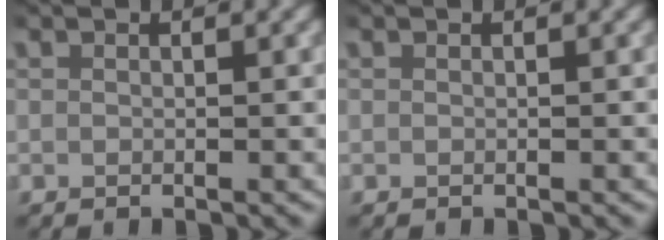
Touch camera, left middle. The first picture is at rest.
{"total": 0.0}